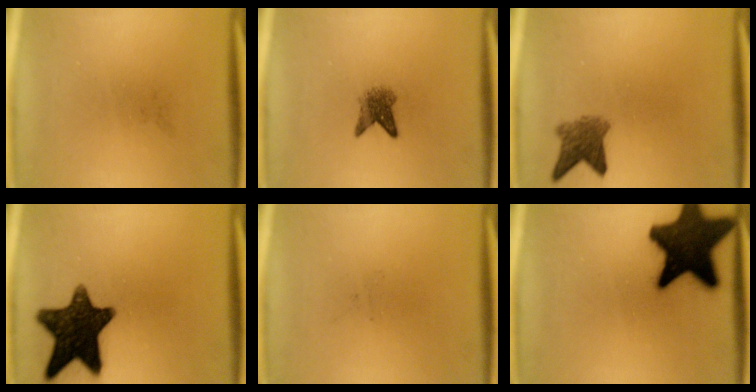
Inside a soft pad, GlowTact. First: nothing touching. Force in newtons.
{"total": 3.1}
{"total": 4.1}
{"total": 14.6}
{"total": 0.0}
{"total": 19.0}